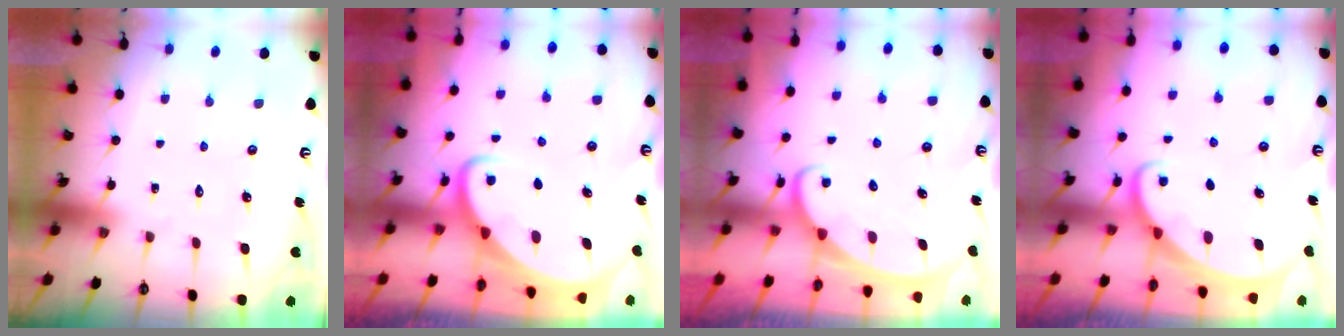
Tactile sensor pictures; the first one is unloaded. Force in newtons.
{"total": 3.4, "press": 3.4, "slide": 0.3}
{"total": 2.5, "press": 2.5, "slide": 0.4}
{"total": 1.7, "press": 1.7, "slide": 0.2}